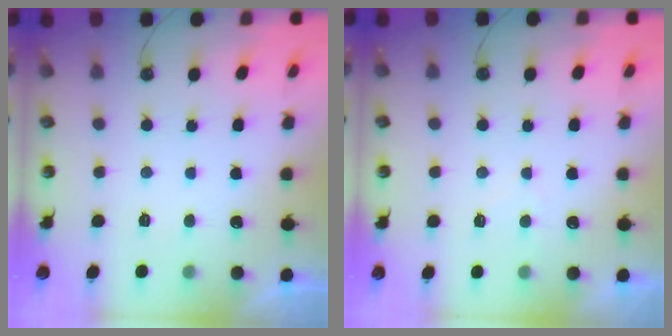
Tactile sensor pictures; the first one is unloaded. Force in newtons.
{"total": 4.1, "press": 4.1, "slide": 0.4}